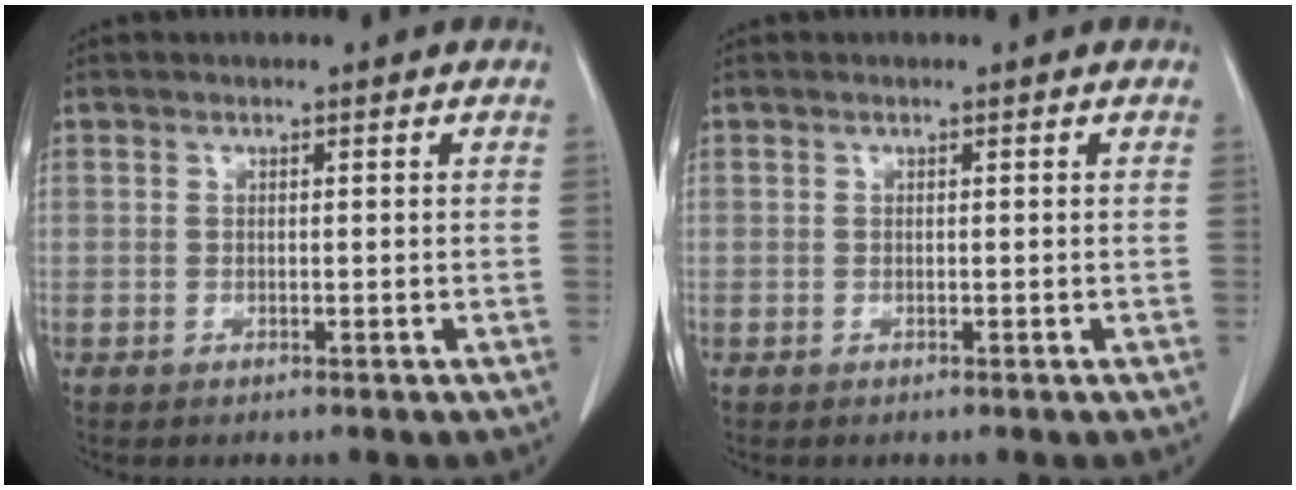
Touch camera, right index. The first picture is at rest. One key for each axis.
{"total": 0.0}